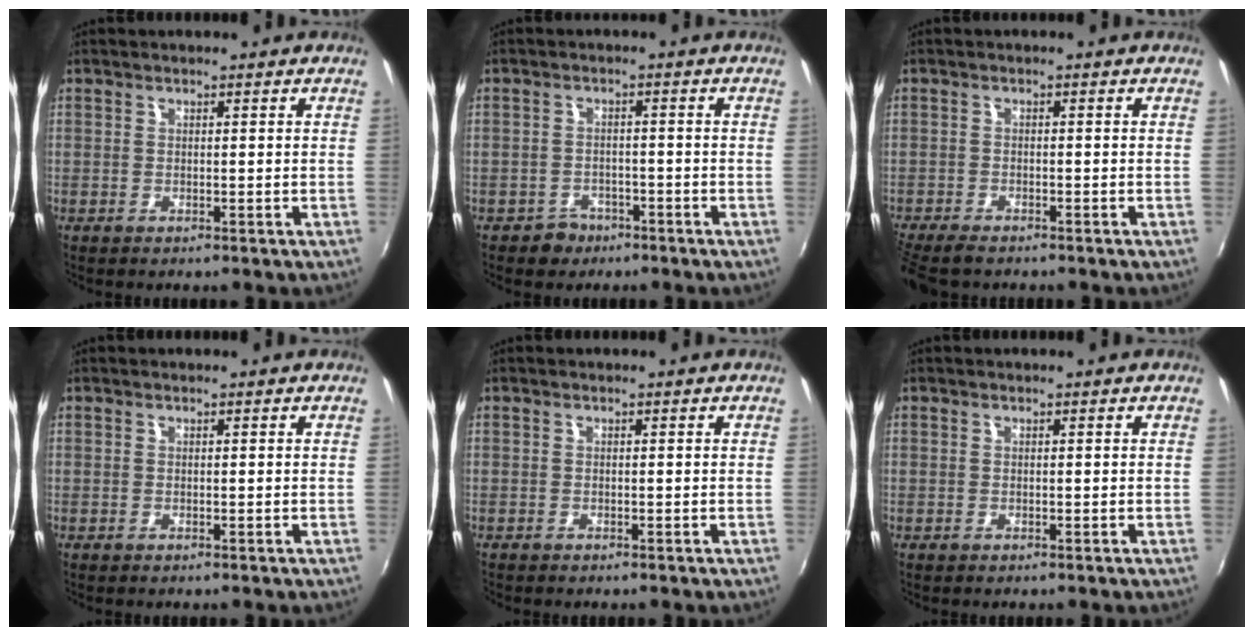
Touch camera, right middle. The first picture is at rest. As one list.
[{"total": 3.9, "force": [-2.6, 2.9, 0.3], "torque": [-0.019, 0.006, -0.038]}, {"total": 6.4, "force": [-5.5, 1.6, 2.9], "torque": [-0.078, -0.034, -0.102]}, {"total": 0.0}, {"total": 0.0}, {"total": 0.0}]